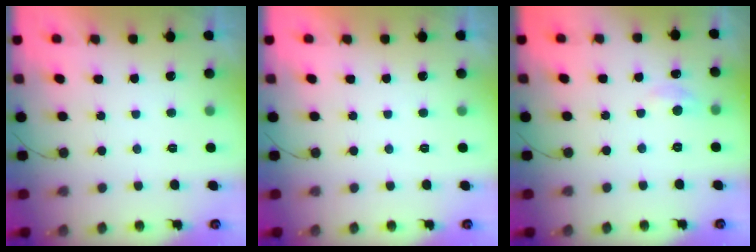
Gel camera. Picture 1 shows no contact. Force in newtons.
{"total": 0.0}
{"total": 3.6, "press": 3.6, "slide": 0.5}